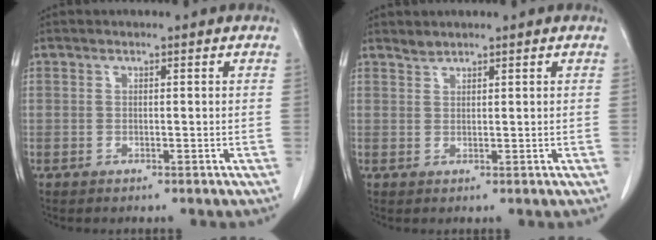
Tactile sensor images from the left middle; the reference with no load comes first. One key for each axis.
{"total": 1.0, "fx": 1.0, "fy": 0.0, "fz": -0.1, "tx": -0.003, "ty": -0.002, "tz": 0.023}